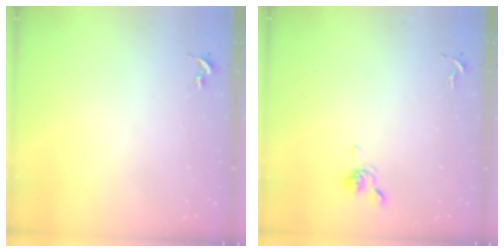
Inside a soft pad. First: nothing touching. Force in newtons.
{"total": 6.0, "press": 5.9, "slide": 1.2}